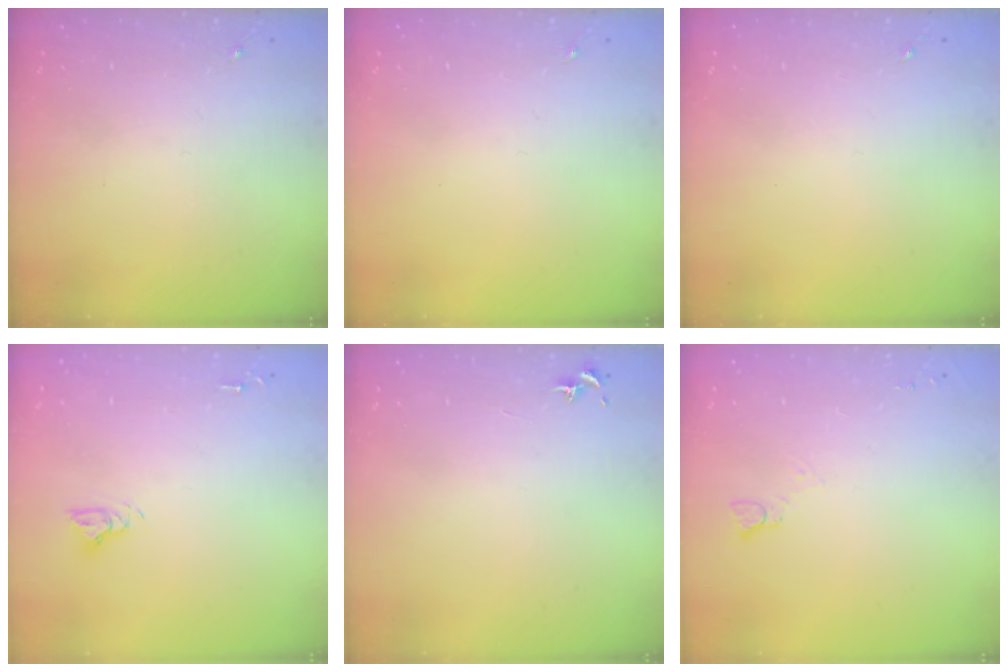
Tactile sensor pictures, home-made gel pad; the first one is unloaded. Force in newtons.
{"total": 0.0}
{"total": 0.0}
{"total": 4.8, "press": 4.8, "slide": 0.4}
{"total": 0.7, "press": 0.7, "slide": 0.3}
{"total": 2.8, "press": 2.7, "slide": 0.3}